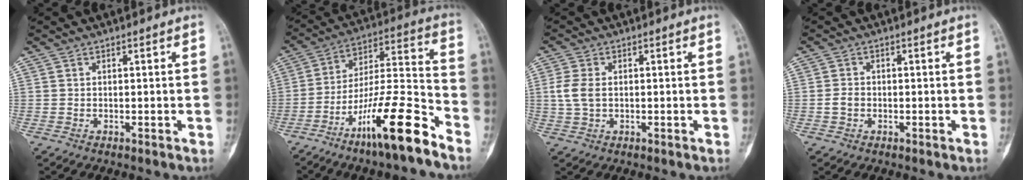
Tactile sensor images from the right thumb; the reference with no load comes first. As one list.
[{"total": 18.0, "force": [-11.4, 2.9, 13.6], "torque": [-0.244, 0.081, -0.197]}, {"total": 4.5, "force": [0.1, 3.0, 3.4], "torque": [-0.078, 0.004, 0.000]}, {"total": 1.9, "force": [-0.5, 1.5, 1.1], "torque": [-0.020, 0.007, -0.010]}]